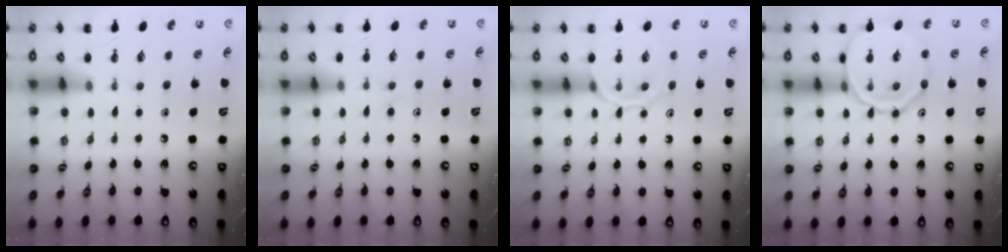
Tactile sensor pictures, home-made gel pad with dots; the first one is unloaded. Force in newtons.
{"total": 6.8, "press": 6.5, "slide": 1.8}
{"total": 11.1, "press": 11.0, "slide": 0.8}
{"total": 12.7, "press": 12.6, "slide": 0.7}